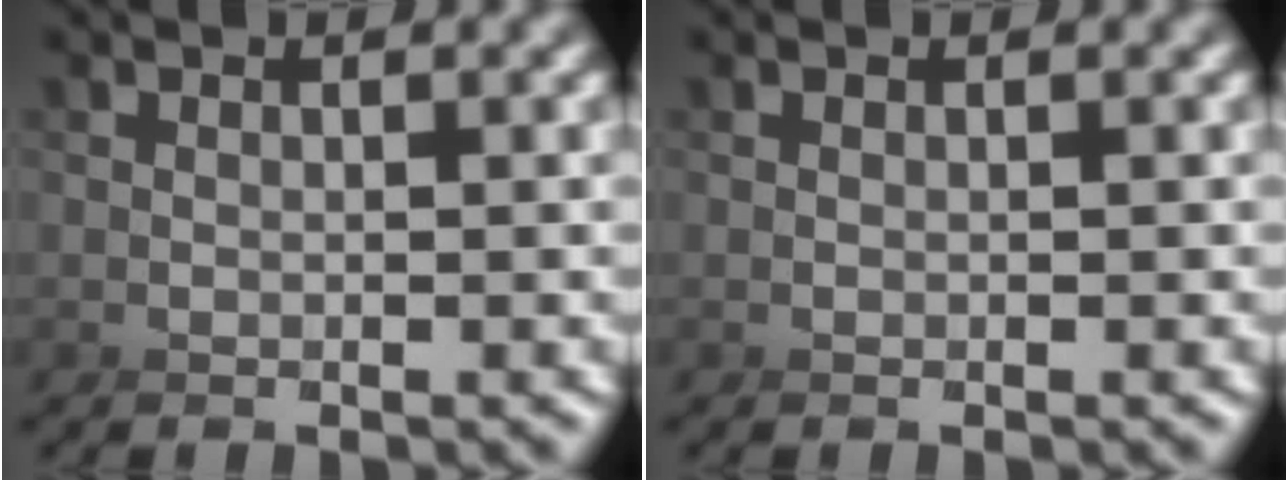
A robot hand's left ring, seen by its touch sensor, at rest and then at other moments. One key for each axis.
{"total": 0.0}